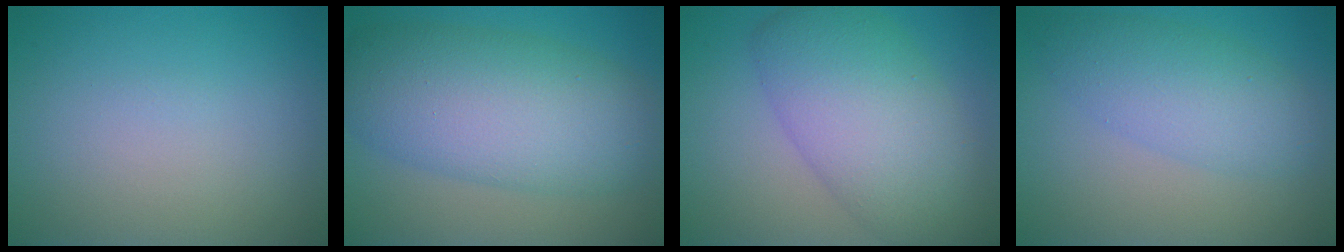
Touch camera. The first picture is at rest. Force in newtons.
{"total": 9.6, "press": 9.6, "slide": 0.3}
{"total": 8.8, "press": 8.8, "slide": 0.5}
{"total": 4.7, "press": 4.7, "slide": 0.0}